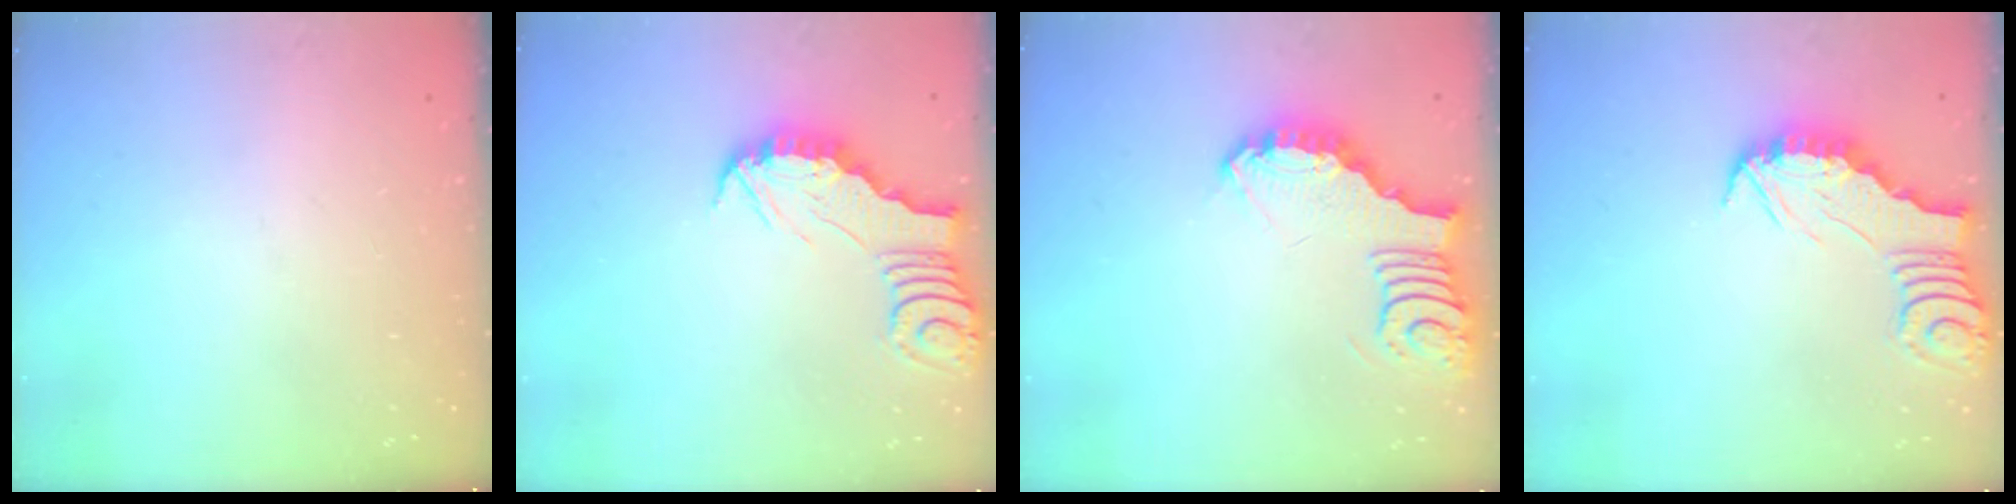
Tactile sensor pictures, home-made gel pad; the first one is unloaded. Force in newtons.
{"total": 2.6, "press": 2.6, "slide": 0.2}
{"total": 3.7, "press": 3.7, "slide": 0.4}
{"total": 2.5, "press": 2.5, "slide": 0.2}